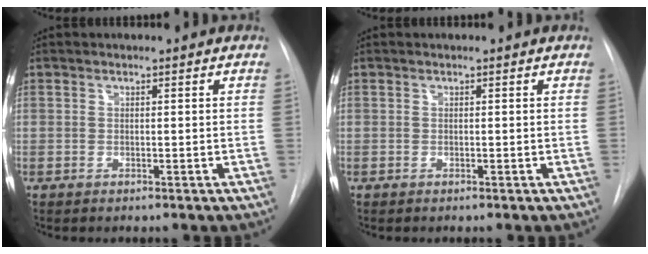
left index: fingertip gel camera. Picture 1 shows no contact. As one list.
[{"total": 0.0}]